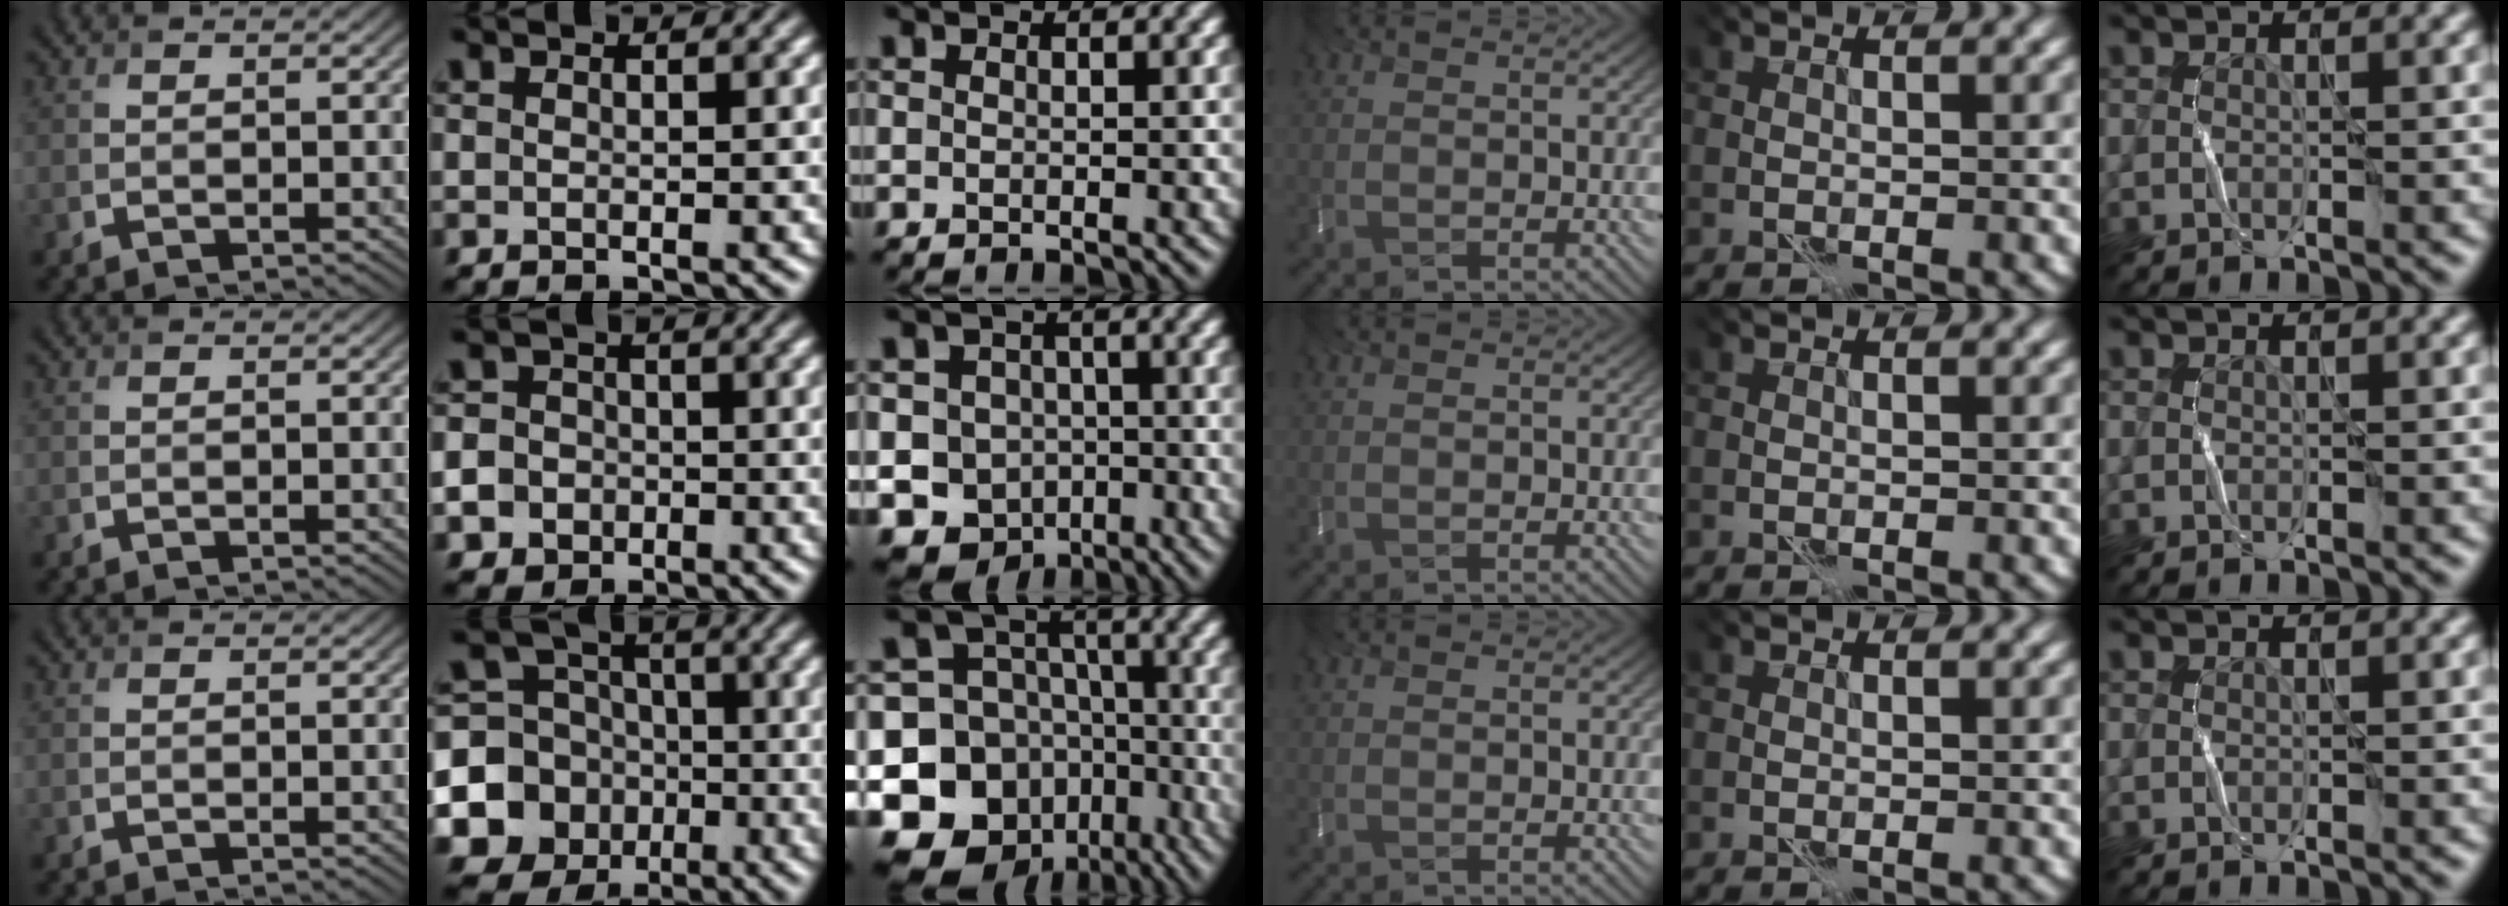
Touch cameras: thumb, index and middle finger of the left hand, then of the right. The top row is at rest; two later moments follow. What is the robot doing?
{"motion": "fold", "object": "bubble wrap"}